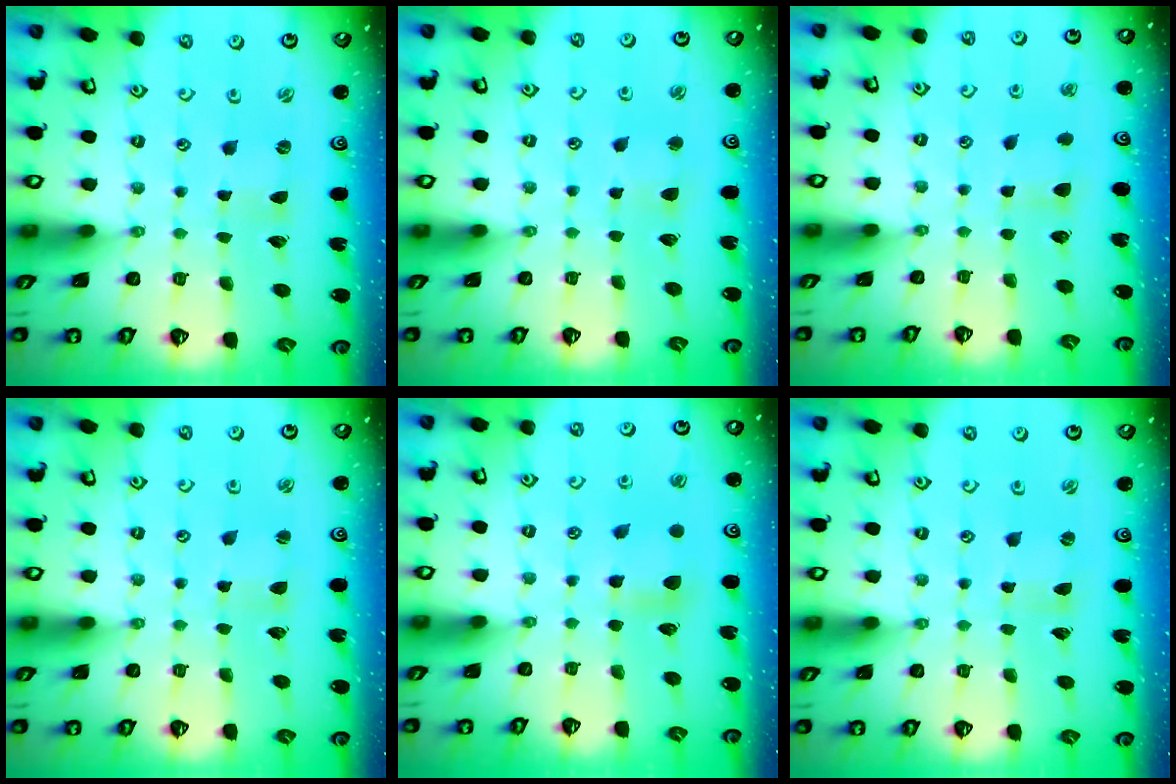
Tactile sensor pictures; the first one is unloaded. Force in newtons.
{"total": 2.7, "press": 2.7, "slide": 0.4}
{"total": 4.6, "press": 4.5, "slide": 0.4}
{"total": 2.9, "press": 2.9, "slide": 0.3}
{"total": 6.2, "press": 6.1, "slide": 0.6}
{"total": 0.0}